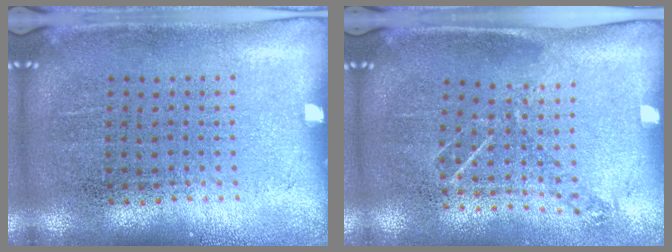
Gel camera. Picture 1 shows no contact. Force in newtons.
{"total": 0.9, "press": 0.8, "slide": 0.5}